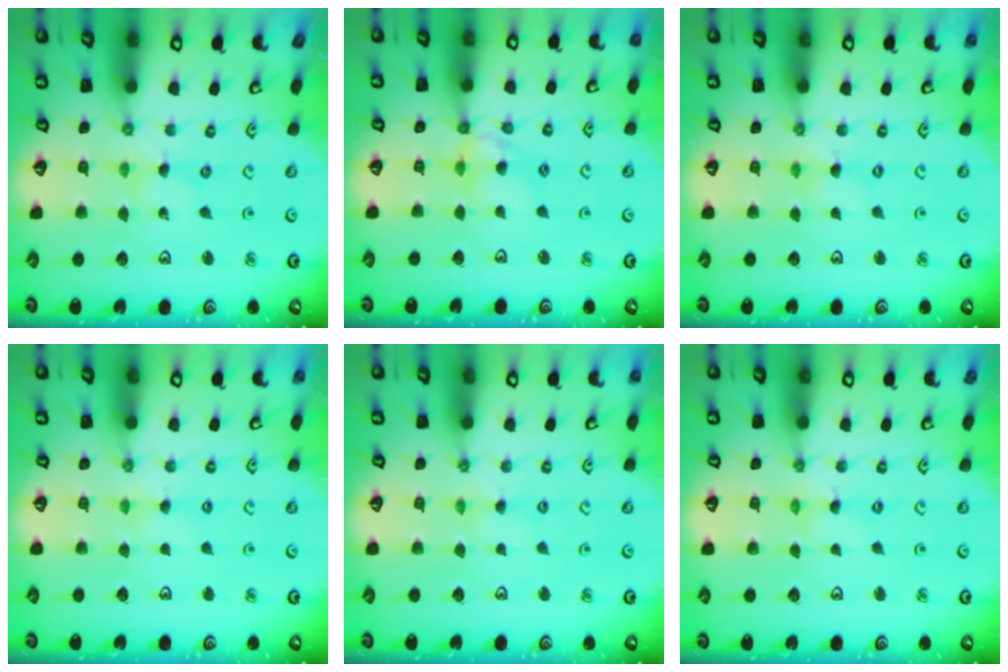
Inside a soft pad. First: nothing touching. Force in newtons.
{"total": 7.7, "press": 7.6, "slide": 0.8}
{"total": 0.0}
{"total": 2.5, "press": 2.5, "slide": 0.3}
{"total": 2.9, "press": 2.9, "slide": 0.3}
{"total": 0.0}